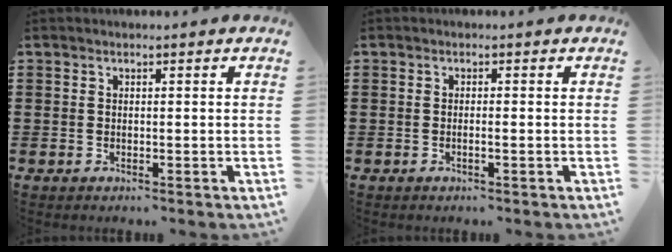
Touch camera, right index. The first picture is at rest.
{"total": 0.9, "force": [-0.4, -0.2, 0.7], "torque": [-0.012, -0.004, -0.007]}